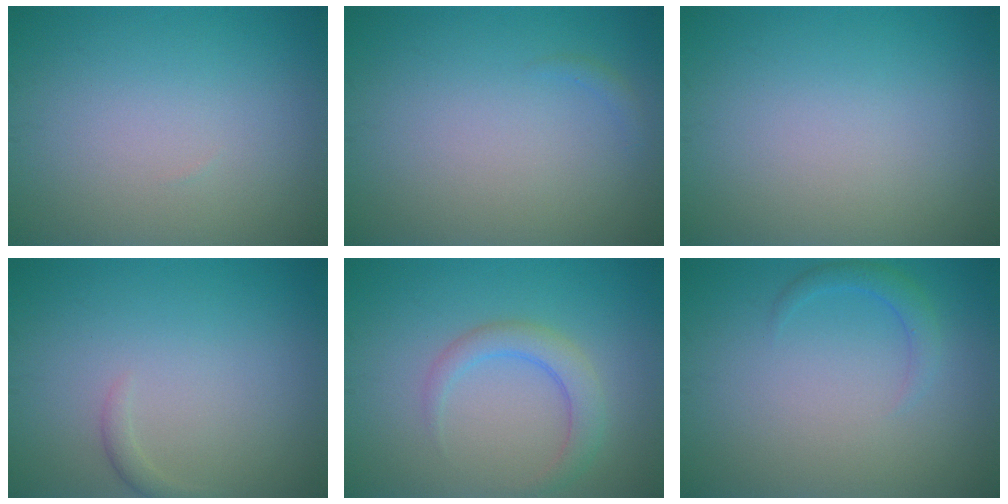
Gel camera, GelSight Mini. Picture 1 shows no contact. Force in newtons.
{"total": 0.5, "press": 0.5, "slide": 0.1}
{"total": 0.0}
{"total": 0.9, "press": 0.9, "slide": 0.1}
{"total": 2.8, "press": 2.8, "slide": 0.1}
{"total": 1.5, "press": 1.5, "slide": 0.1}